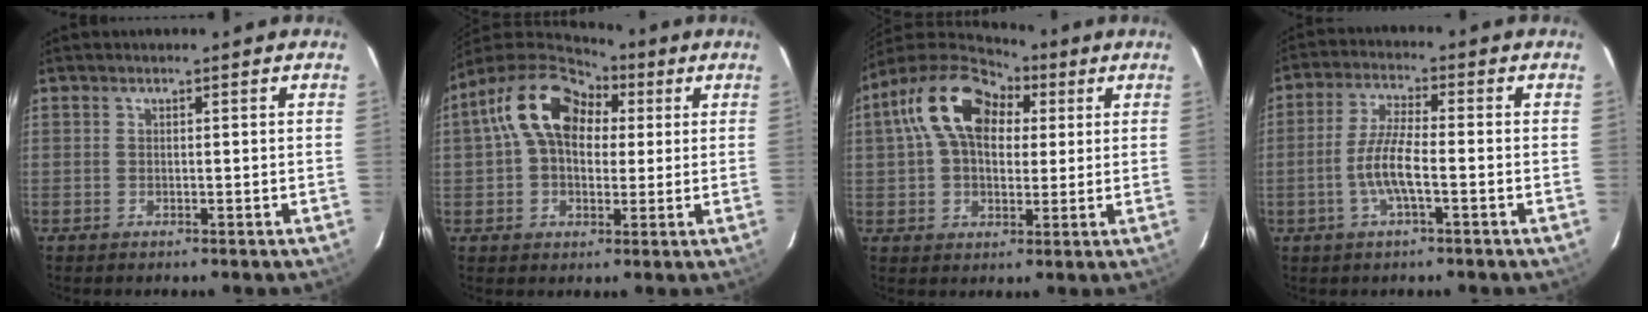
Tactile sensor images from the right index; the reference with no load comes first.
{"total": 14.9, "force": [4.0, 10.1, 10.1], "torque": [-0.190, 0.046, 0.062]}
{"total": 16.1, "force": [5.0, 10.4, 11.2], "torque": [-0.218, 0.048, 0.079]}
{"total": 6.9, "force": [-2.3, 1.1, 6.4], "torque": [-0.134, 0.002, -0.046]}